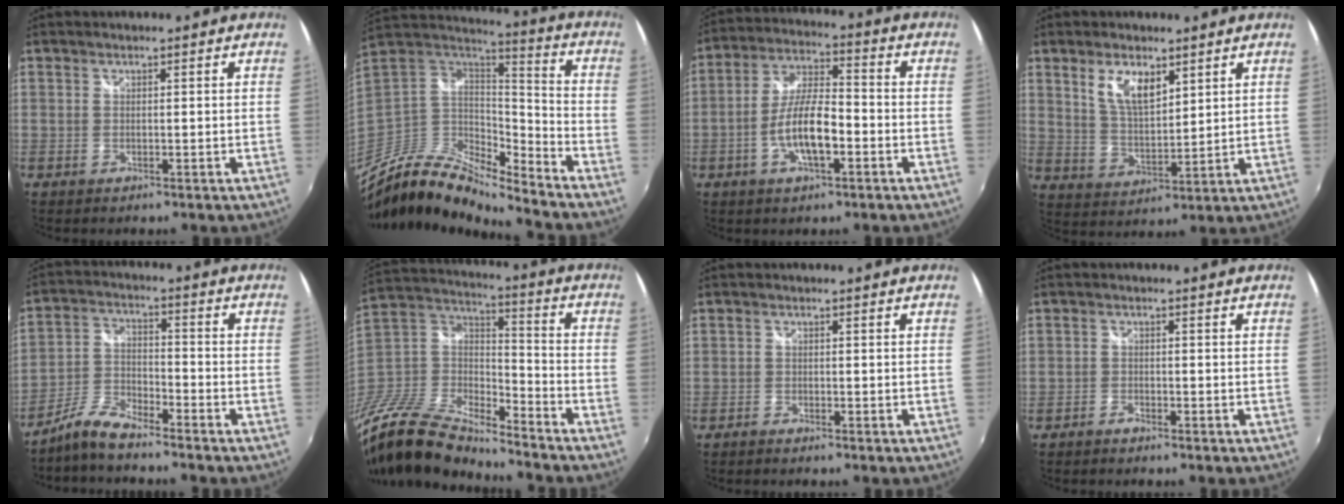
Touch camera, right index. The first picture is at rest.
{"total": 15.5, "force": [-12.7, 4.1, 7.9], "torque": [-0.163, -0.017, -0.247]}
{"total": 10.2, "force": [-3.5, 3.2, 9.0], "torque": [-0.183, 0.003, -0.063]}
{"total": 7.8, "force": [4.2, 3.4, 5.6], "torque": [-0.103, 0.001, 0.085]}
{"total": 7.2, "force": [-6.3, 1.5, 3.3], "torque": [-0.074, 0.010, -0.130]}
{"total": 21.5, "force": [-17.2, 7.6, 10.6], "torque": [-0.243, -0.018, -0.330]}
{"total": 1.1, "force": [-1.0, 0.3, 0.3], "torque": [-0.015, -0.004, -0.022]}
{"total": 1.5, "force": [-1.4, 0.4, 0.4], "torque": [-0.017, -0.001, -0.029]}